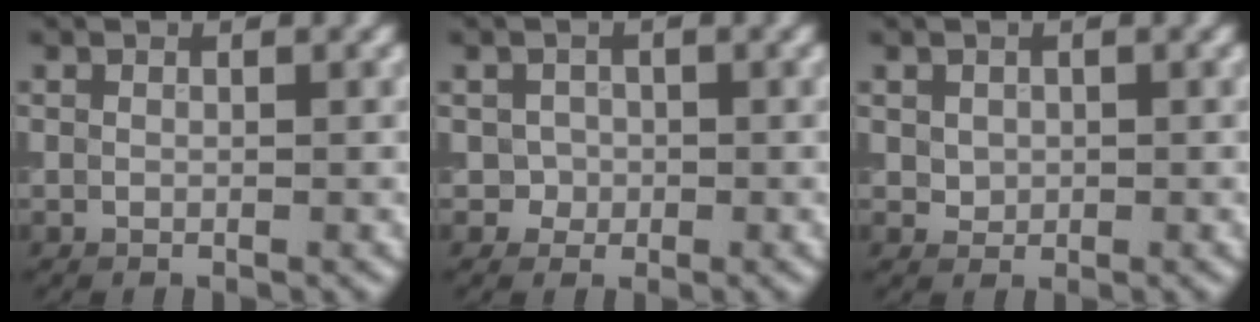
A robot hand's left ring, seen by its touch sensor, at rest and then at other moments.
{"total": 1.7, "force": [-0.1, 1.6, 0.5], "torque": [-0.003, -0.003, 0.003]}
{"total": 1.2, "force": [0.1, 1.0, 0.5], "torque": [-0.011, -0.003, 0.004]}